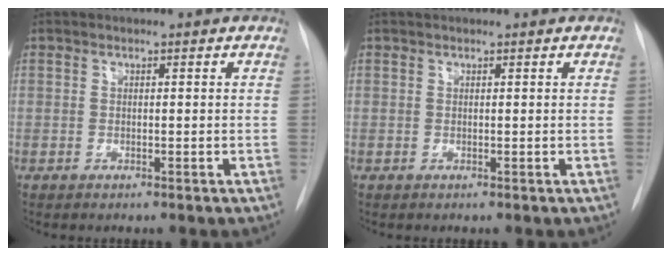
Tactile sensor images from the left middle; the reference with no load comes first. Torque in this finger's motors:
{"motor_torque": [0.14, -0.11, -0.03, 0.00]}